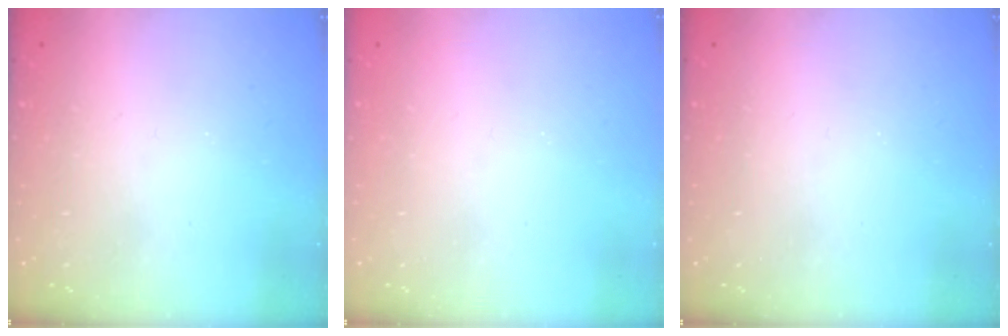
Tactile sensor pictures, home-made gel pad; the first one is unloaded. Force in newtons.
{"total": 0.0}
{"total": 0.0}